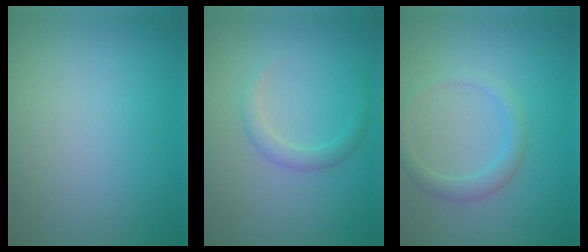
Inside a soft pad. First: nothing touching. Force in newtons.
{"total": 1.6, "press": 1.5, "slide": 0.2}
{"total": 2.0, "press": 2.0, "slide": 0.1}